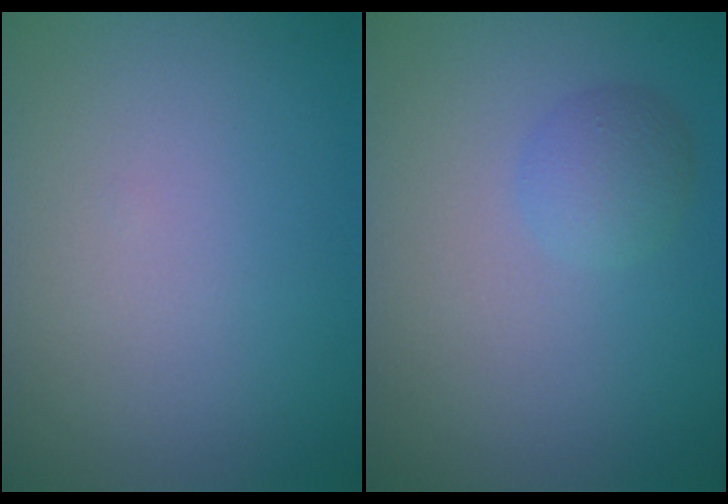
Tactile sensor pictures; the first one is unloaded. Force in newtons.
{"total": 2.0, "press": 2.0, "slide": 0.1}